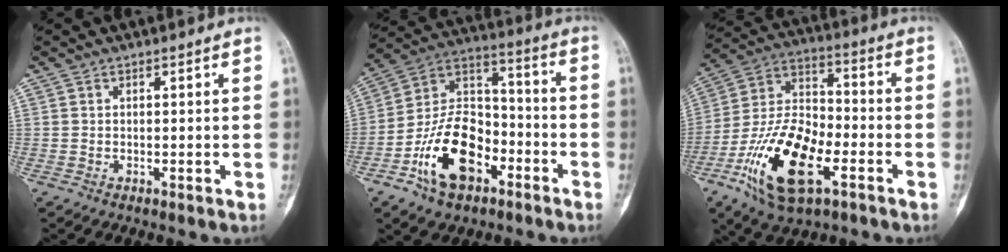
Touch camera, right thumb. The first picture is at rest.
{"total": 16.9, "force": [-7.5, 10.5, 10.9], "torque": [-0.165, 0.065, -0.134]}
{"total": 20.1, "force": [-8.1, 9.6, 15.6], "torque": [-0.292, 0.038, -0.145]}